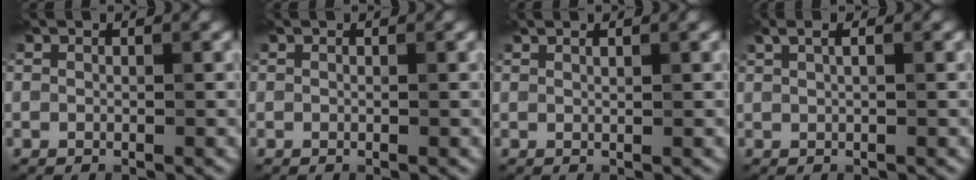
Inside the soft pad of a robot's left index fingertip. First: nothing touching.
{"total": 0.0}
{"total": 0.6, "force": [0.5, 0.1, 0.4], "torque": [-0.005, 0.001, 0.008]}
{"total": 1.7, "force": [0.9, 0.5, 1.4], "torque": [-0.022, 0.001, 0.015]}